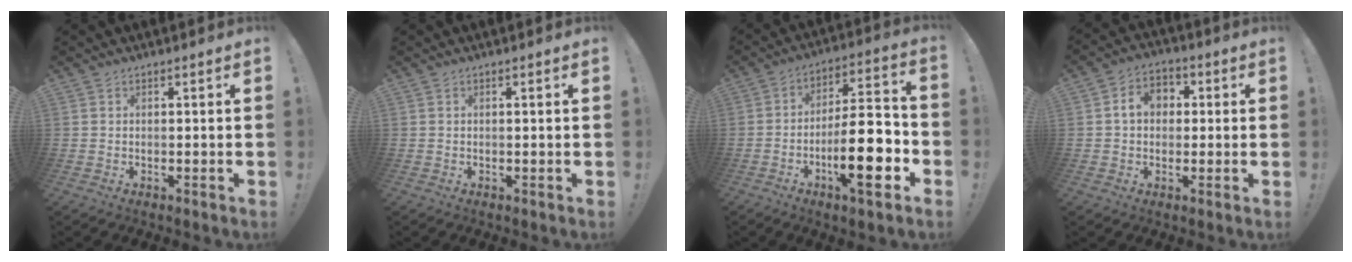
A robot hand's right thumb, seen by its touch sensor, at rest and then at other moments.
{"total": 0.6, "force": [0.2, -0.2, 0.5], "torque": [-0.003, -0.002, 0.001]}
{"total": 18.8, "force": [-6.7, 5.4, 16.8], "torque": [-0.262, 0.031, -0.105]}
{"total": 7.8, "force": [1.2, 6.1, 4.7], "torque": [-0.072, 0.015, 0.022]}